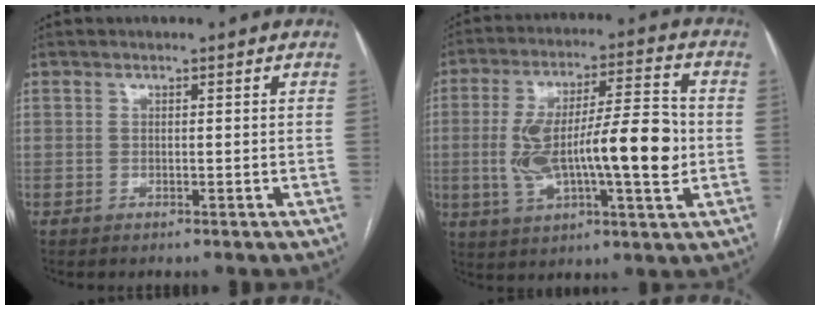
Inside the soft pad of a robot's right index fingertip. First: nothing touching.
{"total": 17.3, "force": [-1.4, 3.5, 16.8], "torque": [-0.302, 0.018, -0.019]}